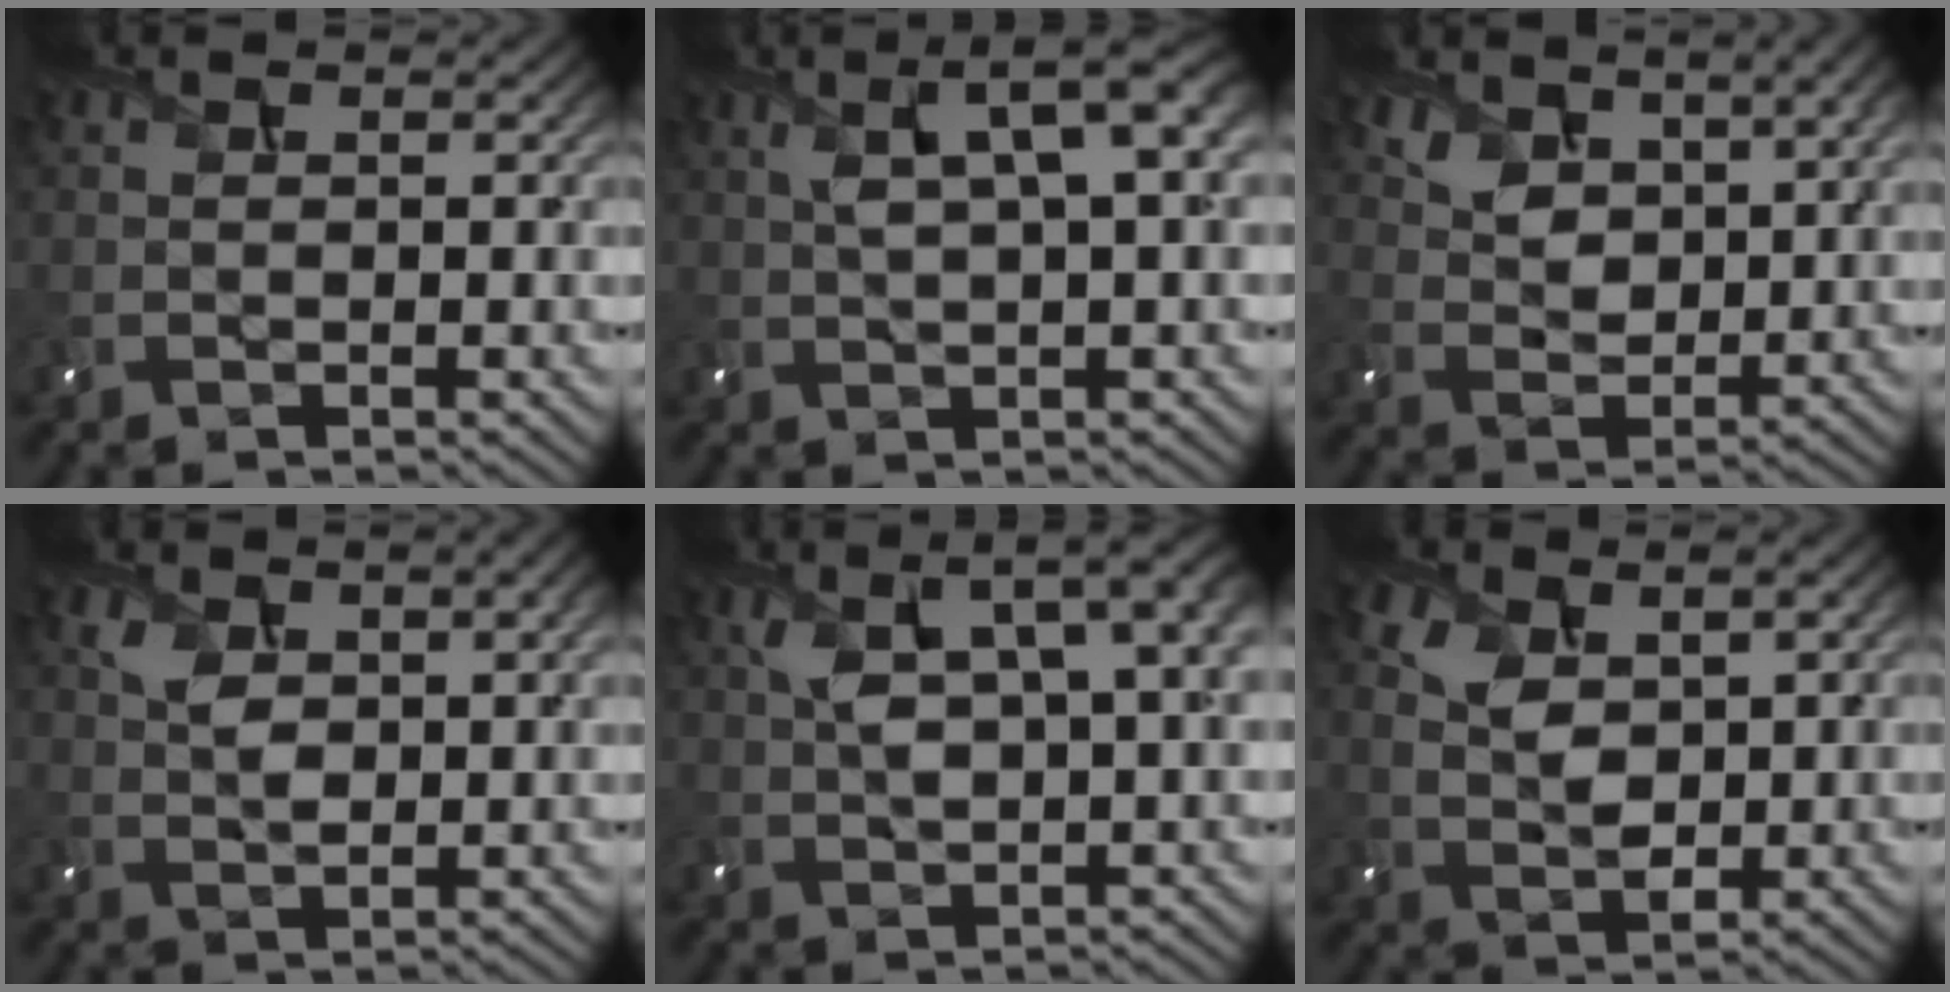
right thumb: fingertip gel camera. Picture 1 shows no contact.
{"total": 7.4, "force": [2.6, 1.8, 6.7], "torque": [-0.124, 0.018, 0.051]}
{"total": 7.2, "force": [4.7, 3.6, 4.1], "torque": [-0.096, -0.002, 0.087]}
{"total": 5.2, "force": [2.1, 2.7, 4.0], "torque": [-0.082, -0.001, 0.038]}
{"total": 8.9, "force": [2.9, 3.5, 7.7], "torque": [-0.157, 0.014, 0.057]}
{"total": 5.0, "force": [1.9, 2.9, 3.6], "torque": [-0.079, -0.004, 0.034]}